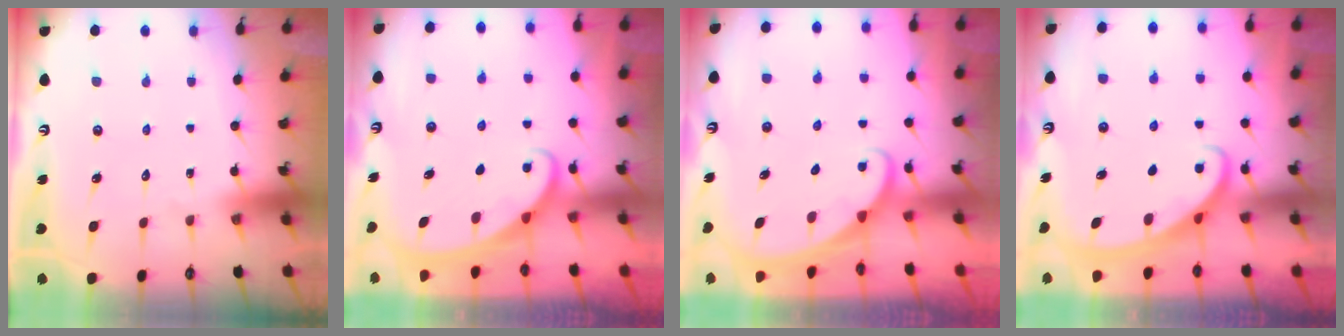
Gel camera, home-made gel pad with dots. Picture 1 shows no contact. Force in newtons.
{"total": 2.1, "press": 2.1, "slide": 0.4}
{"total": 1.7, "press": 1.7, "slide": 0.1}
{"total": 2.5, "press": 2.5, "slide": 0.4}